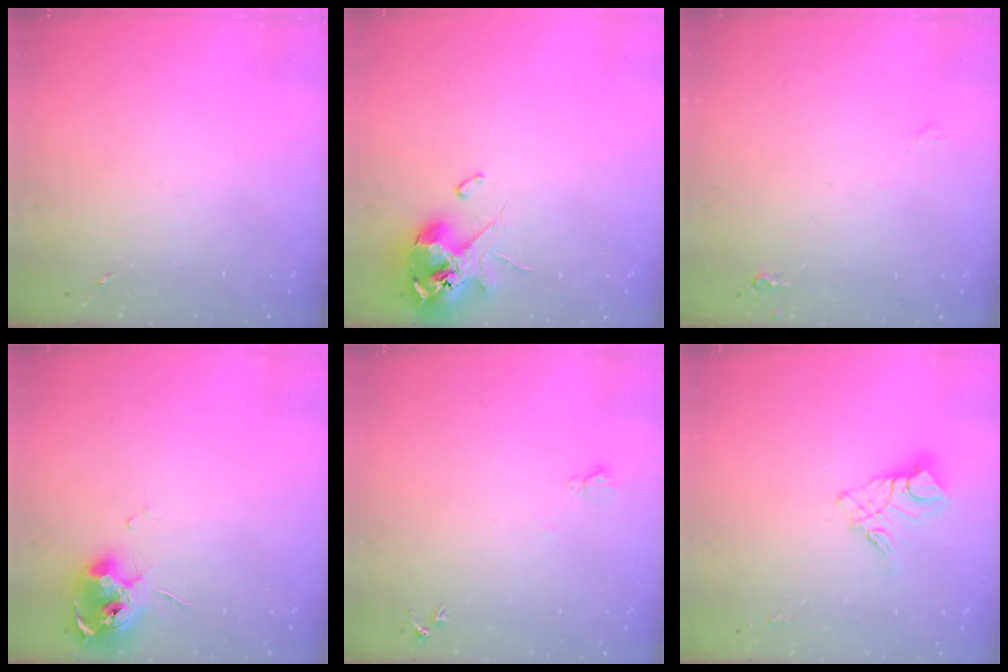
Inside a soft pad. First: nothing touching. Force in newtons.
{"total": 12.4, "press": 12.3, "slide": 1.8}
{"total": 4.1, "press": 4.0, "slide": 0.7}
{"total": 11.5, "press": 11.4, "slide": 0.6}
{"total": 4.8, "press": 4.8, "slide": 0.6}
{"total": 11.3, "press": 11.3, "slide": 1.1}